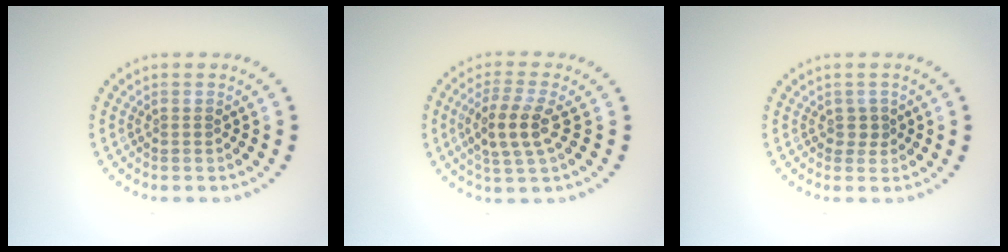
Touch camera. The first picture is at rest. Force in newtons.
{"total": 3.7, "press": 3.3, "slide": 1.6}
{"total": 1.1, "press": 0.8, "slide": 0.7}